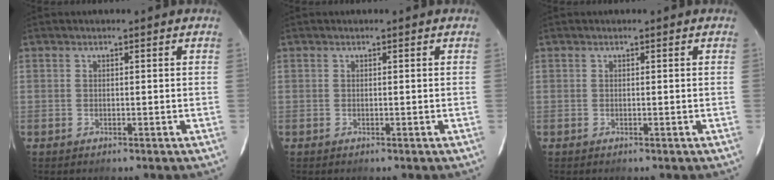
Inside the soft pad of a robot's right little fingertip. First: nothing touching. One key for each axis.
{"total": 0.0}
{"total": 0.0}